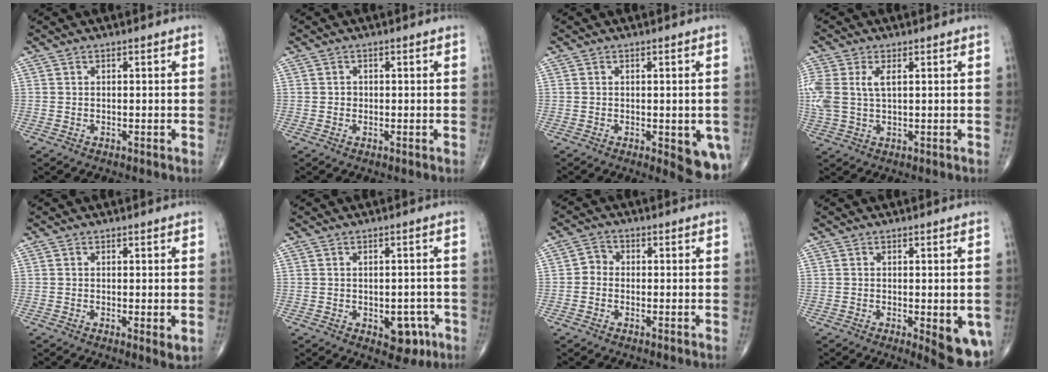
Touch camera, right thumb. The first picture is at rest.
{"total": 0.8, "force": [-0.1, 0.7, 0.2], "torque": [0.001, 0.003, -0.002]}
{"total": 7.3, "force": [-2.0, 2.6, 6.6], "torque": [-0.056, -0.011, -0.021]}
{"total": 7.8, "force": [1.6, 4.1, 6.4], "torque": [-0.174, 0.012, 0.038]}
{"total": 2.3, "force": [-0.2, 0.5, 2.2], "torque": [-0.035, -0.010, -0.006]}
{"total": 5.7, "force": [-2.1, 3.5, 3.9], "torque": [-0.018, 0.009, -0.020]}
{"total": 1.0, "force": [-0.1, 0.9, 0.4], "torque": [-0.003, 0.003, -0.005]}
{"total": 8.4, "force": [-2.4, 2.6, 7.6], "torque": [-0.078, -0.014, -0.026]}